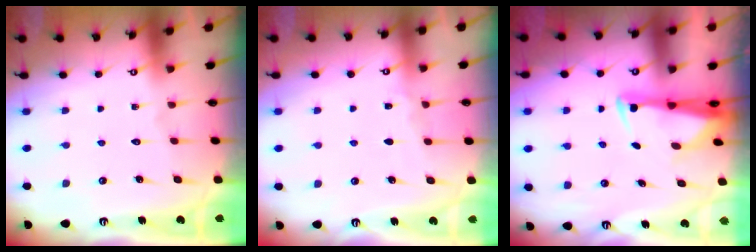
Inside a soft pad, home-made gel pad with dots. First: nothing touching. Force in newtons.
{"total": 2.8, "press": 2.8, "slide": 0.4}
{"total": 2.8, "press": 2.7, "slide": 1.0}